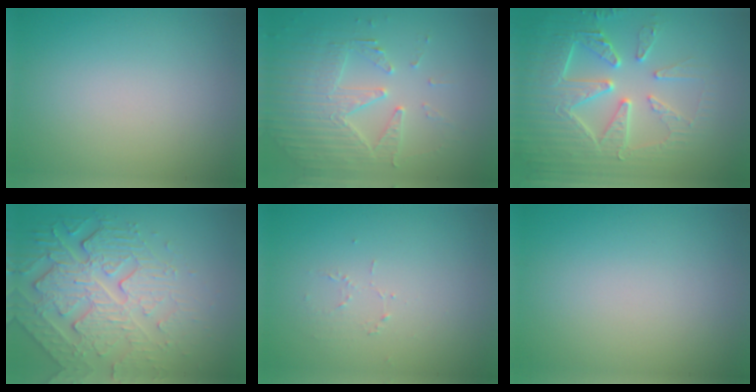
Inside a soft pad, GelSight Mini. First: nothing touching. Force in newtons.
{"total": 4.4, "press": 4.0, "slide": 1.8}
{"total": 7.2, "press": 5.9, "slide": 4.2}
{"total": 5.8, "press": 5.0, "slide": 2.9}
{"total": 0.7, "press": 0.4, "slide": 0.6}
{"total": 0.0}